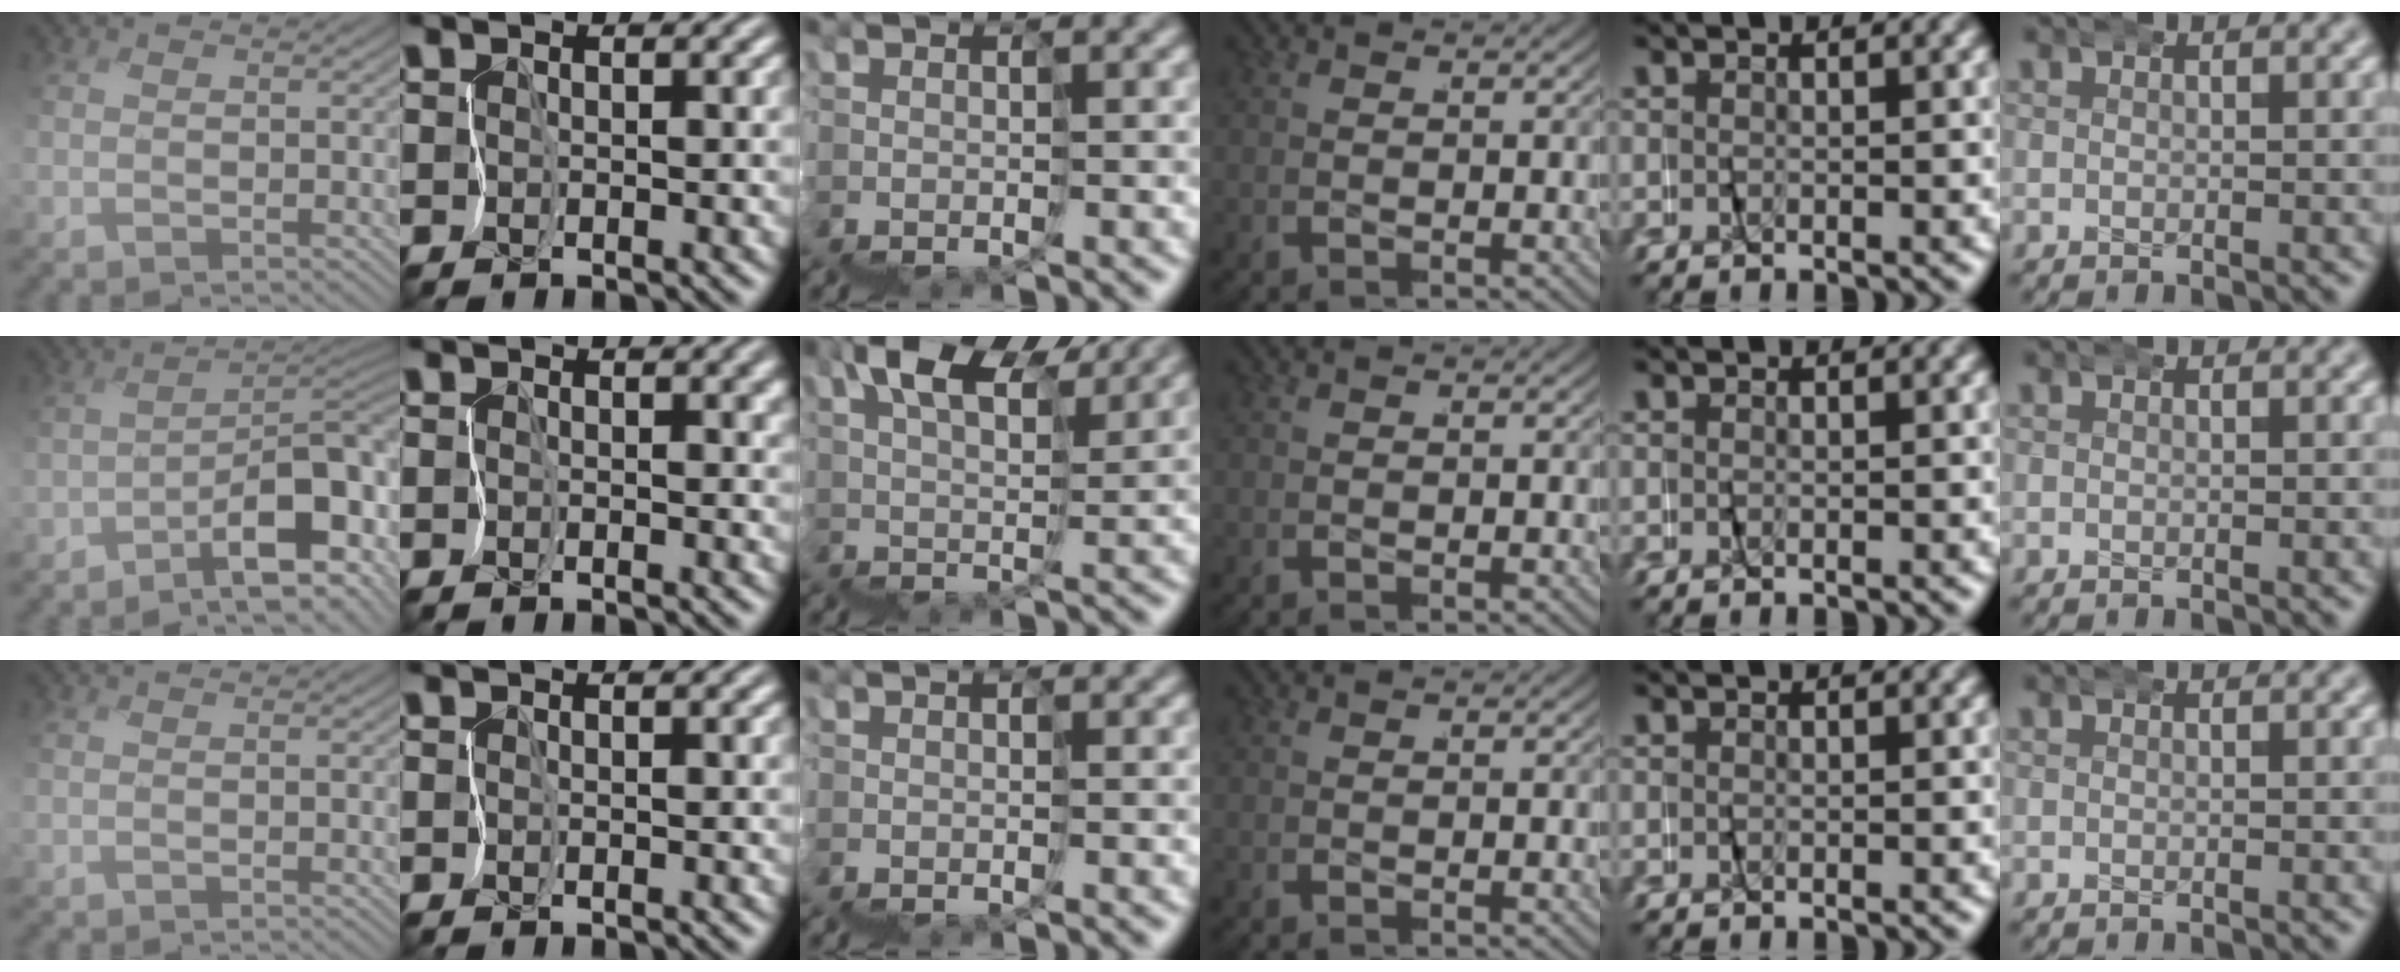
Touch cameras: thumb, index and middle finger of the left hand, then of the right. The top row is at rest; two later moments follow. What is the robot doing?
{"motion": "wrap", "object": "napkin"}